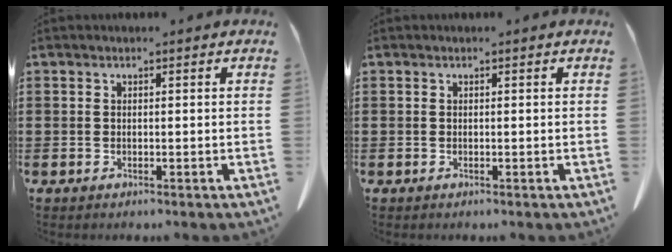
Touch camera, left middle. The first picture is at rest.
{"total": 0.0}